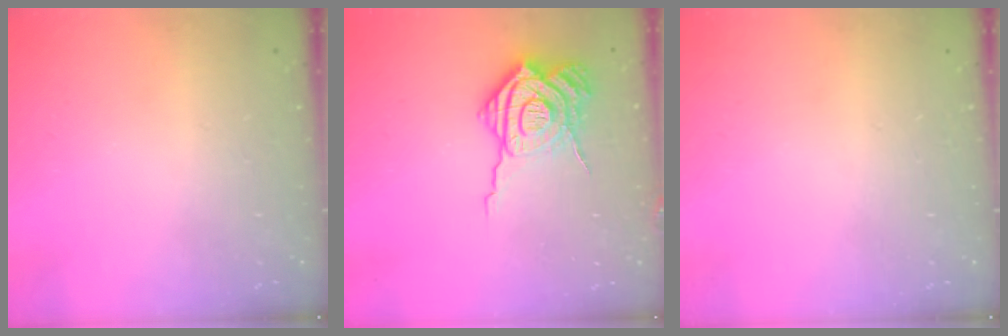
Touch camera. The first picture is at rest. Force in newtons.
{"total": 15.9, "press": 15.9, "slide": 1.5}
{"total": 0.0}